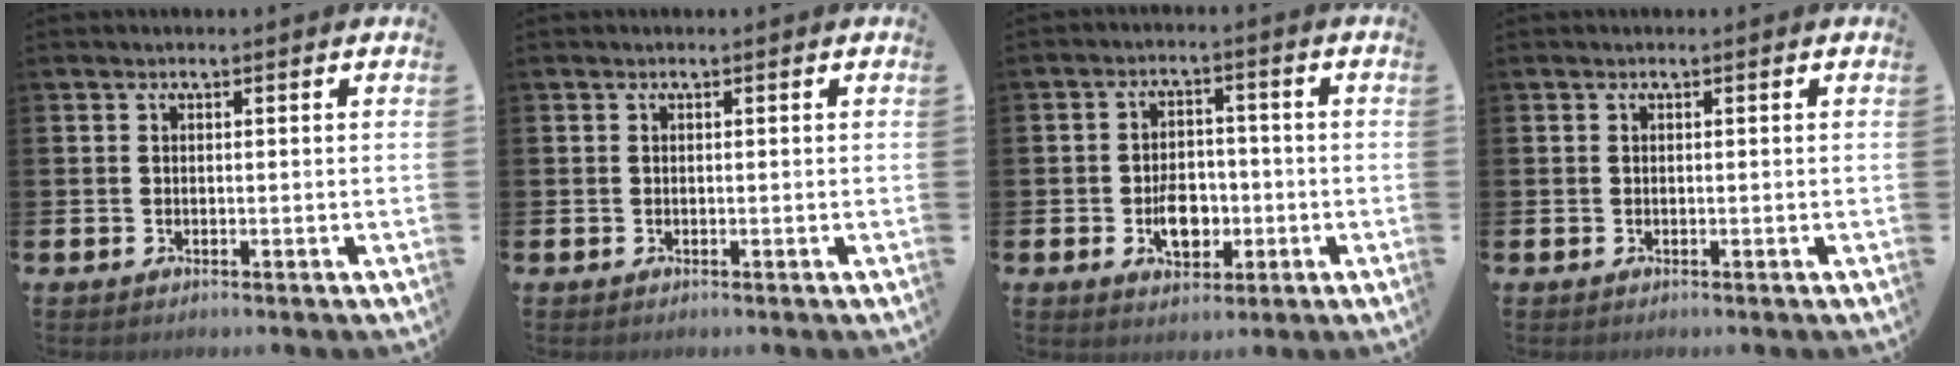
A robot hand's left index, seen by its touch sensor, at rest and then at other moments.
{"total": 0.0}
{"total": 5.4, "force": [-1.4, 3.6, 3.8], "torque": [-0.061, 0.007, -0.026]}
{"total": 0.0}